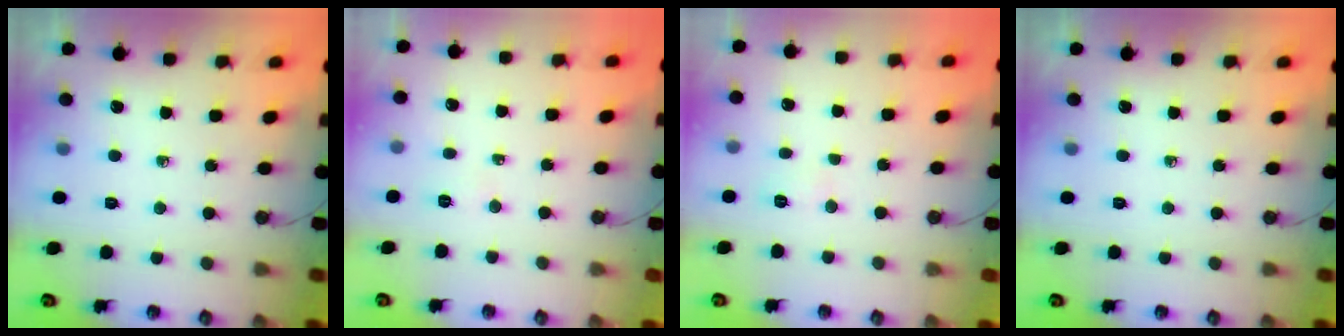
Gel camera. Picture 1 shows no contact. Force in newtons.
{"total": 2.8, "press": 2.6, "slide": 0.9}
{"total": 3.9, "press": 3.9, "slide": 0.4}
{"total": 0.0}